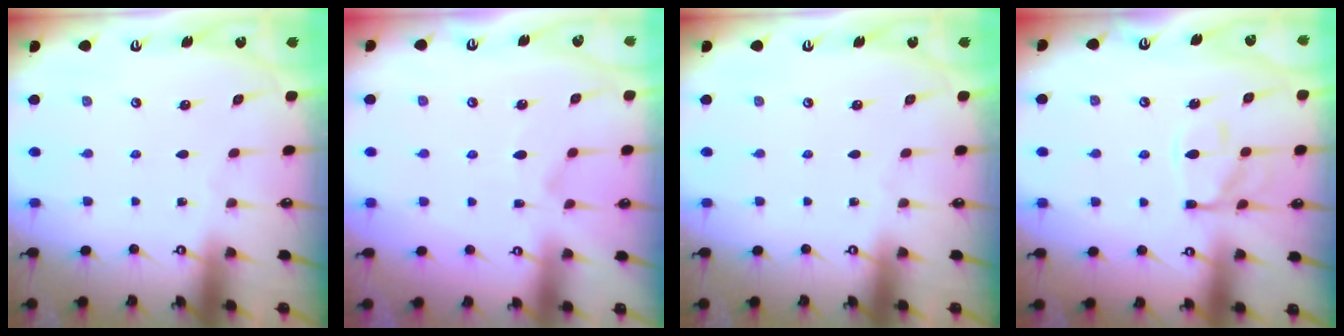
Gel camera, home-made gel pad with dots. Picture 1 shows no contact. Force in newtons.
{"total": 1.7, "press": 1.3, "slide": 1.1}
{"total": 0.0}
{"total": 12.9, "press": 12.8, "slide": 1.4}